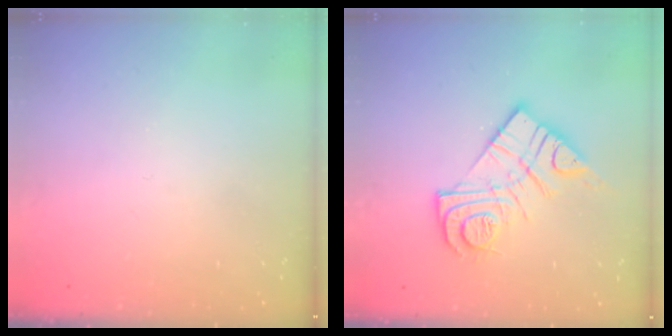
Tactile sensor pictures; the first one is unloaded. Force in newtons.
{"total": 14.7, "press": 14.7, "slide": 1.3}